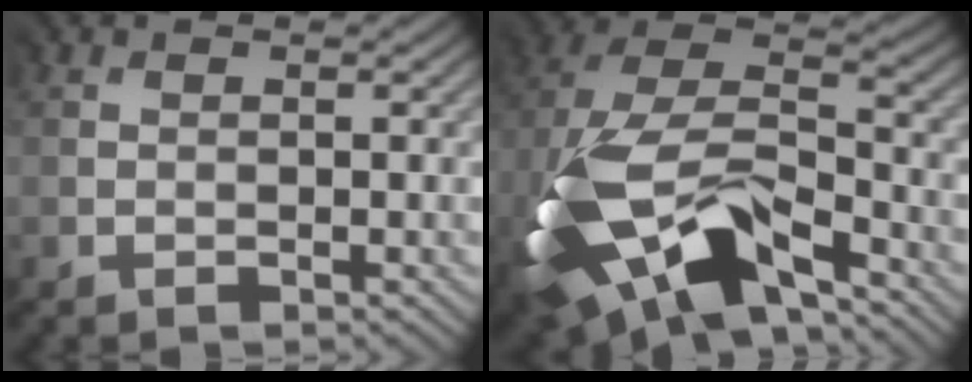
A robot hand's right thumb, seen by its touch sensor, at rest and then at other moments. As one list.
[{"total": 15.7, "force": [-7.3, 8.0, 11.4], "torque": [-0.273, -0.032, -0.134]}]